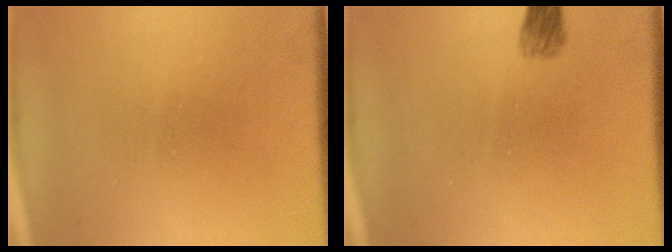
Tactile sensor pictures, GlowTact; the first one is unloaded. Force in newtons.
{"total": 2.3}